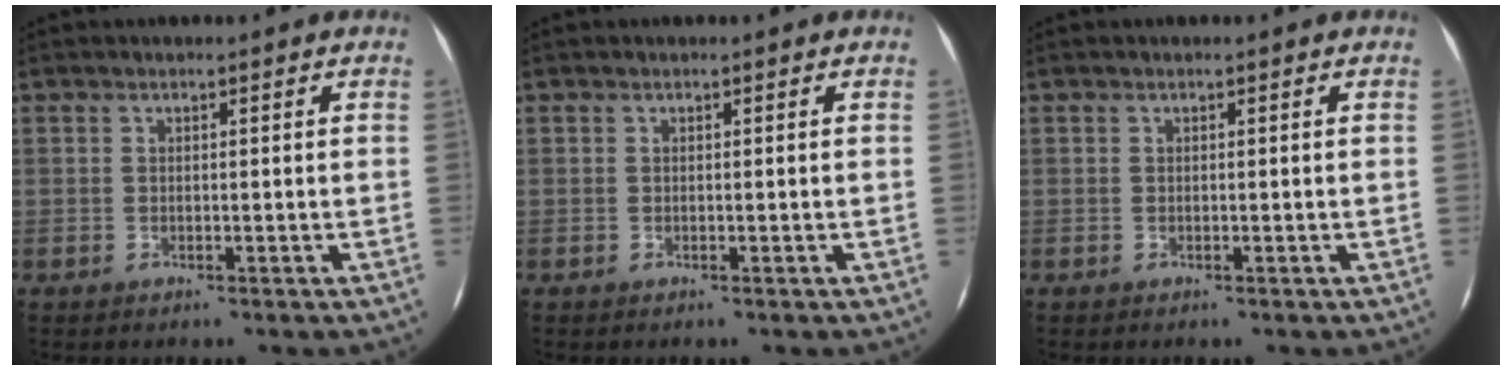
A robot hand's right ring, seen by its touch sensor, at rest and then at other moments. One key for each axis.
{"total": 0.0}
{"total": 0.0}